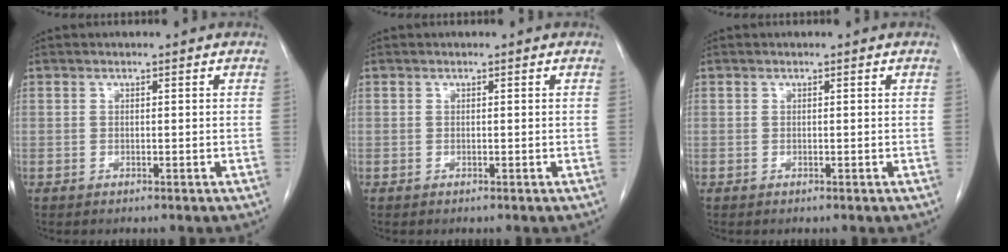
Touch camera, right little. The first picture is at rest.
{"total": 0.0}
{"total": 0.0}